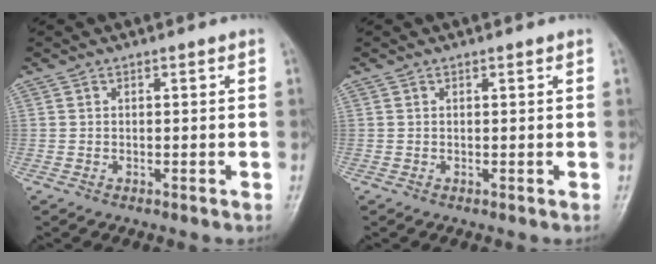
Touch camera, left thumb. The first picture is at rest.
{"total": 0.5, "force": [0.4, 0.2, 0.3], "torque": [-0.008, -0.003, 0.005]}